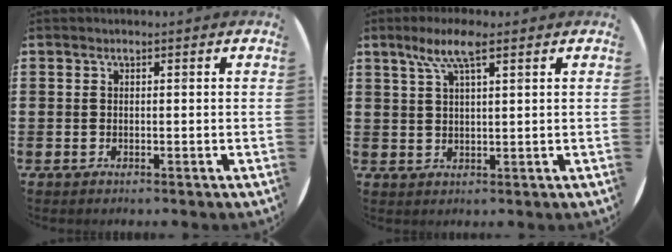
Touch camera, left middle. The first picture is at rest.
{"total": 5.5, "force": [3.3, 1.2, 4.2], "torque": [-0.091, 0.009, 0.056]}